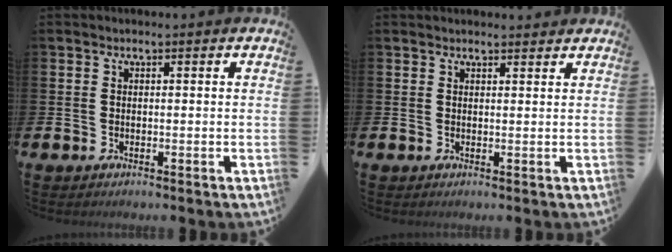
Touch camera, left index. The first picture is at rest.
{"total": 1.3, "force": [1.3, 0.2, 0.0], "torque": [0.006, -0.005, 0.021]}